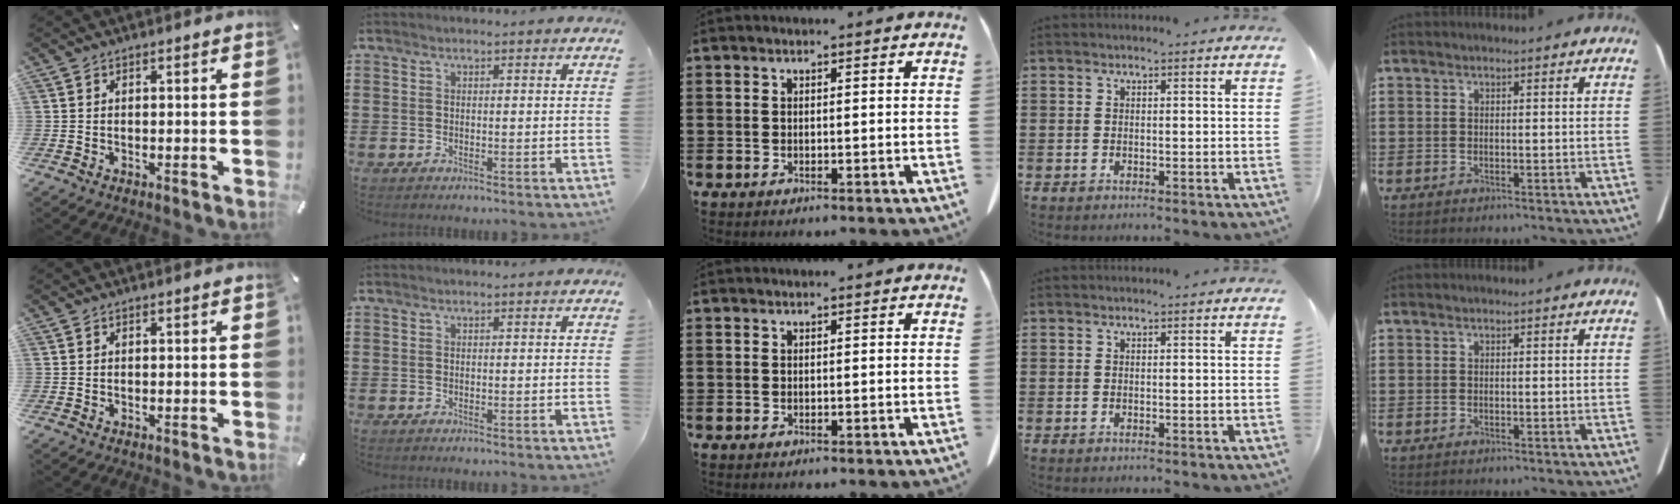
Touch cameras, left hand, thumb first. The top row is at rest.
{}